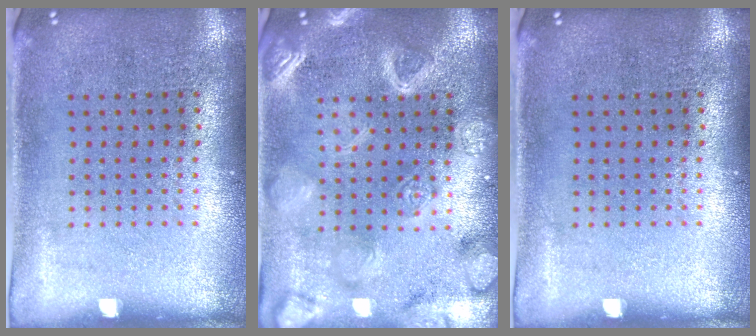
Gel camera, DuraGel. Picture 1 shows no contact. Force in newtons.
{"total": 3.2, "press": 3.2, "slide": 0.2}
{"total": 0.0}